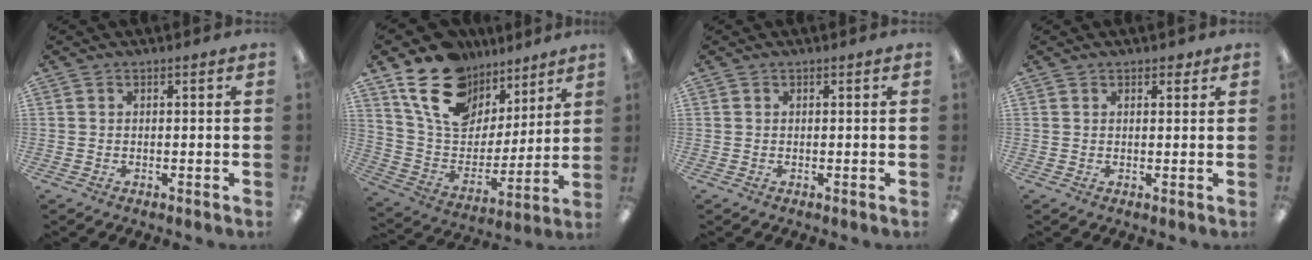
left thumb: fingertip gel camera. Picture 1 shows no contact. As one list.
[{"total": 18.9, "force": [11.8, 12.3, 8.2], "torque": [-0.154, -0.057, 0.220]}, {"total": 0.0}, {"total": 1.5, "force": [1.2, 0.8, 0.6], "torque": [0.004, -0.006, 0.018]}]